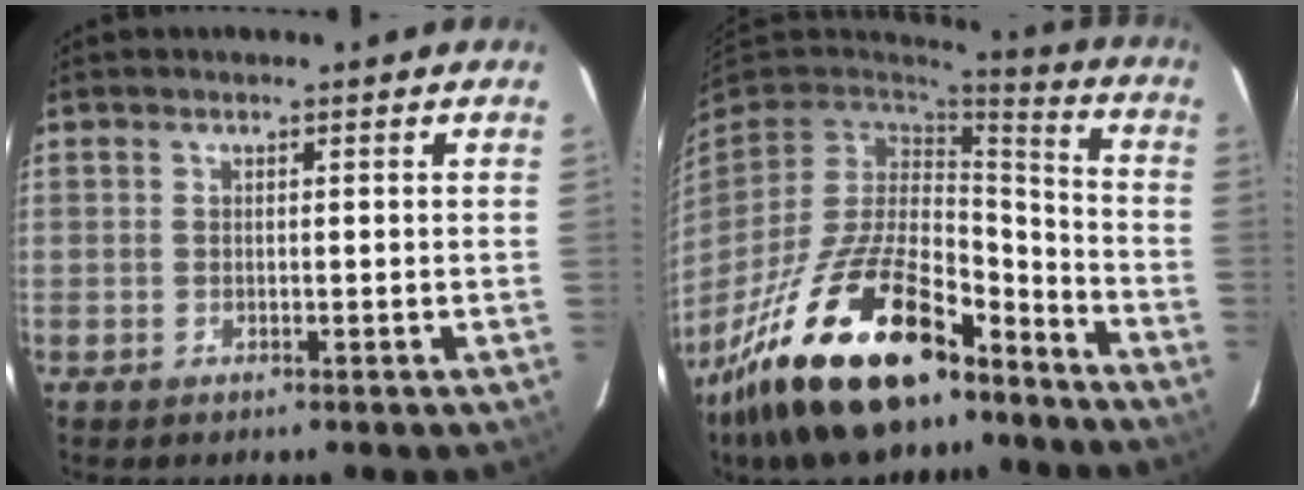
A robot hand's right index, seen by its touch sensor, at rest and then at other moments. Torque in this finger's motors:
{"motor_torque": [1.53, -0.61, 1.05, 0.21]}